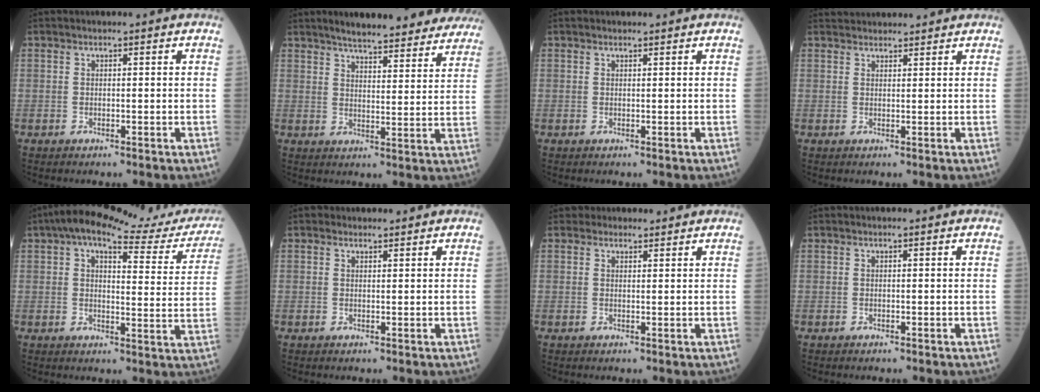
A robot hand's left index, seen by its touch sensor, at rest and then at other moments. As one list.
[{"total": 20.4, "force": [18.3, 3.6, 8.4], "torque": [-0.100, -0.004, 0.224]}, {"total": 0.5, "force": [0.5, 0.1, 0.0], "torque": [-0.009, 0.001, 0.009]}, {"total": 5.5, "force": [5.4, 1.1, 0.9], "torque": [-0.009, 0.035, 0.075]}, {"total": 20.6, "force": [18.0, 4.2, 9.1], "torque": [-0.116, -0.003, 0.207]}, {"total": 0.9, "force": [0.8, 0.5, 0.0], "torque": [-0.004, 0.000, 0.009]}, {"total": 2.1, "force": [1.8, 1.0, -0.3], "torque": [0.007, 0.007, 0.021]}, {"total": 0.0}]